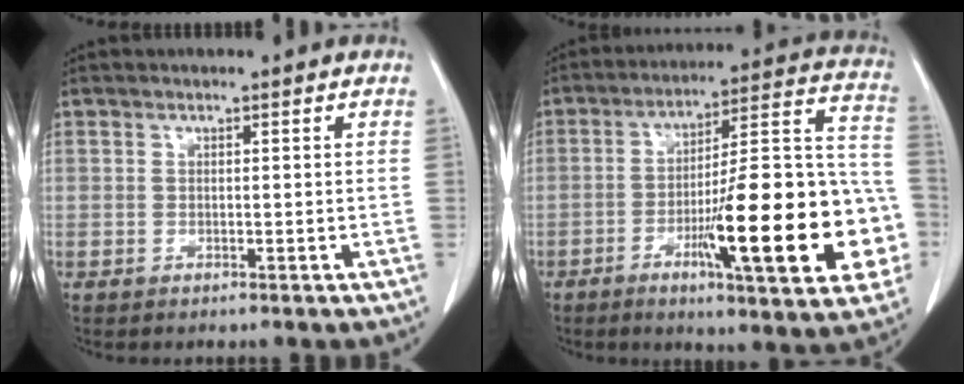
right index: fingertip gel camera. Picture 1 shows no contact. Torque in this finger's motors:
{"motor_torque": [1.67, -0.42, 0.88, 0.20]}